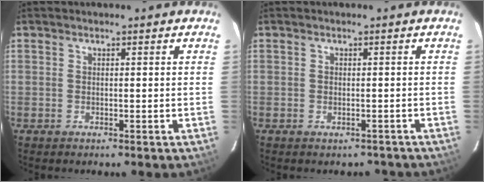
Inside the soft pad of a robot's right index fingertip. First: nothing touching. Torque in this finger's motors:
{"motor_torque": [-0.09, -0.12, 0.00, -0.01]}